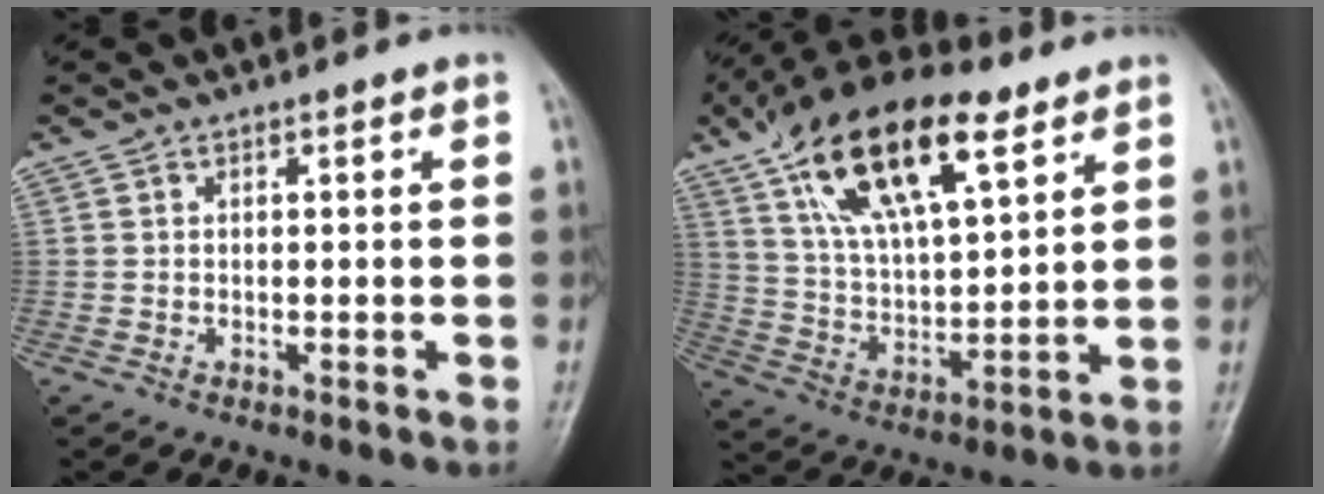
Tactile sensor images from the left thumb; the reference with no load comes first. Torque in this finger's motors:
{"motor_torque": [1.26, 1.84, 1.78, -0.99, 0.44]}